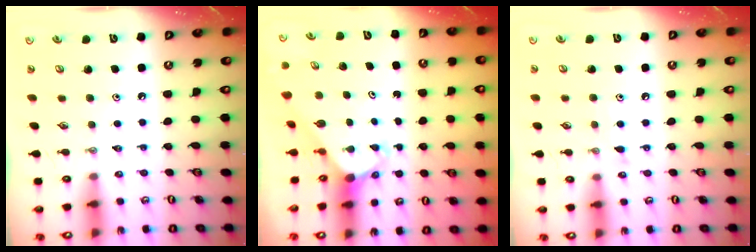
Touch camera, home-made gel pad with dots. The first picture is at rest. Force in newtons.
{"total": 3.1, "press": 3.1, "slide": 0.2}
{"total": 4.9, "press": 4.8, "slide": 0.5}